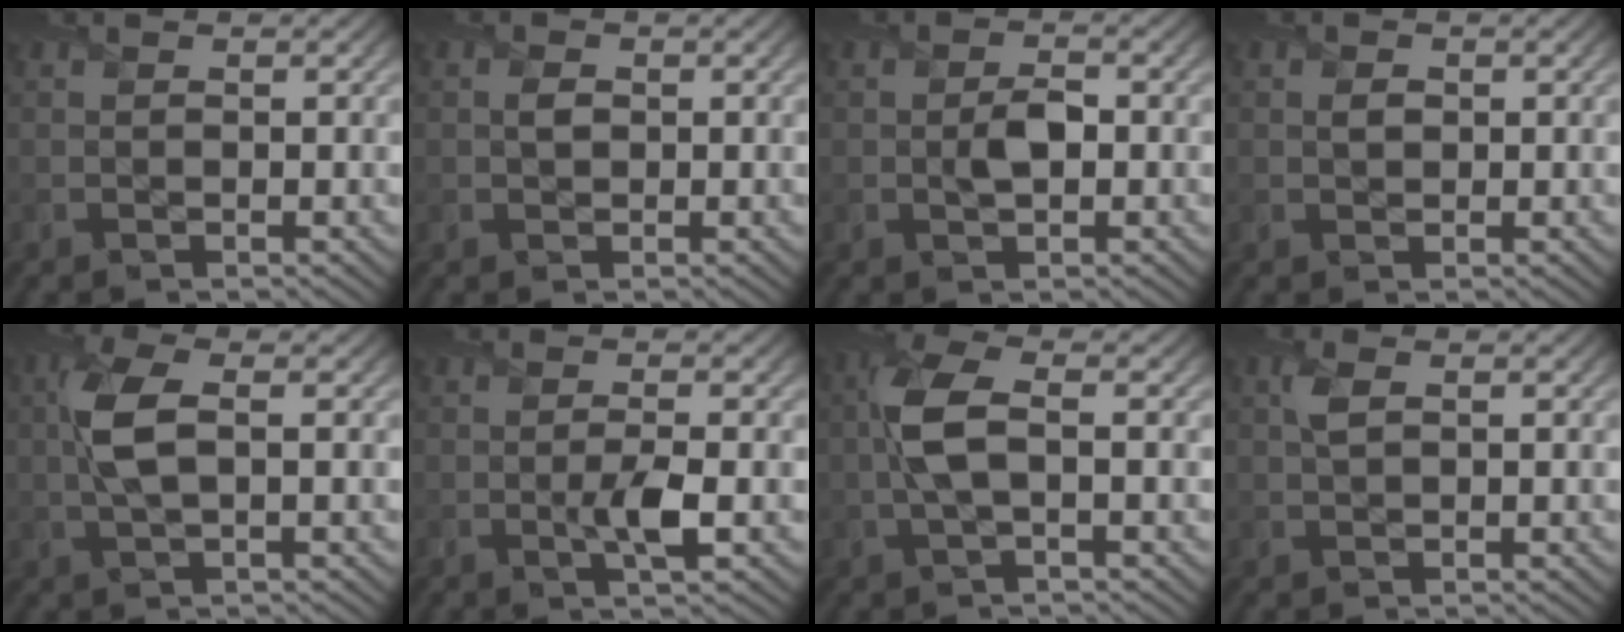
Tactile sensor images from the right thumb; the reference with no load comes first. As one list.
[{"total": 1.0, "force": [0.1, 0.9, 0.5], "torque": [-0.008, -0.004, 0.001]}, {"total": 2.6, "force": [-0.2, 1.5, 2.0], "torque": [-0.038, -0.005, -0.003]}, {"total": 1.0, "force": [0.2, 0.9, 0.4], "torque": [-0.007, -0.005, 0.005]}, {"total": 5.0, "force": [0.5, 1.8, 4.6], "torque": [-0.114, 0.005, 0.007]}, {"total": 2.7, "force": [-0.6, 0.6, 2.6], "torque": [-0.045, -0.006, -0.012]}, {"total": 5.3, "force": [0.0, 1.9, 5.0], "torque": [-0.118, 0.006, -0.007]}, {"total": 1.7, "force": [0.6, 0.8, 1.4], "torque": [-0.036, 0.002, 0.012]}]